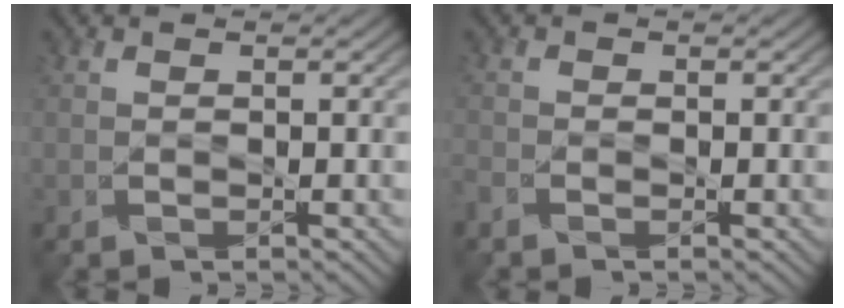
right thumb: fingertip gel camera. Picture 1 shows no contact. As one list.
[{"total": 1.5, "force": [-1.2, 0.5, 0.6], "torque": [-0.020, -0.006, -0.032]}]